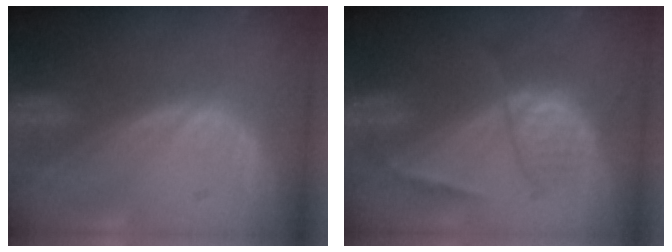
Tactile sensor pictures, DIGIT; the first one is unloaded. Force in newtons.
{"total": 6.8, "press": 5.9, "slide": 3.4}